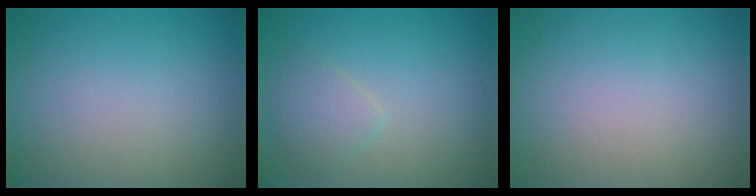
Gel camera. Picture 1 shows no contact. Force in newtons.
{"total": 1.8, "press": 1.8, "slide": 0.0}
{"total": 0.0}